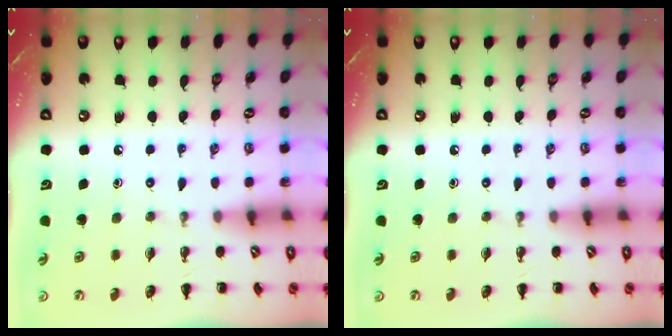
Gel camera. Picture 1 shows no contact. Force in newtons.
{"total": 0.0}